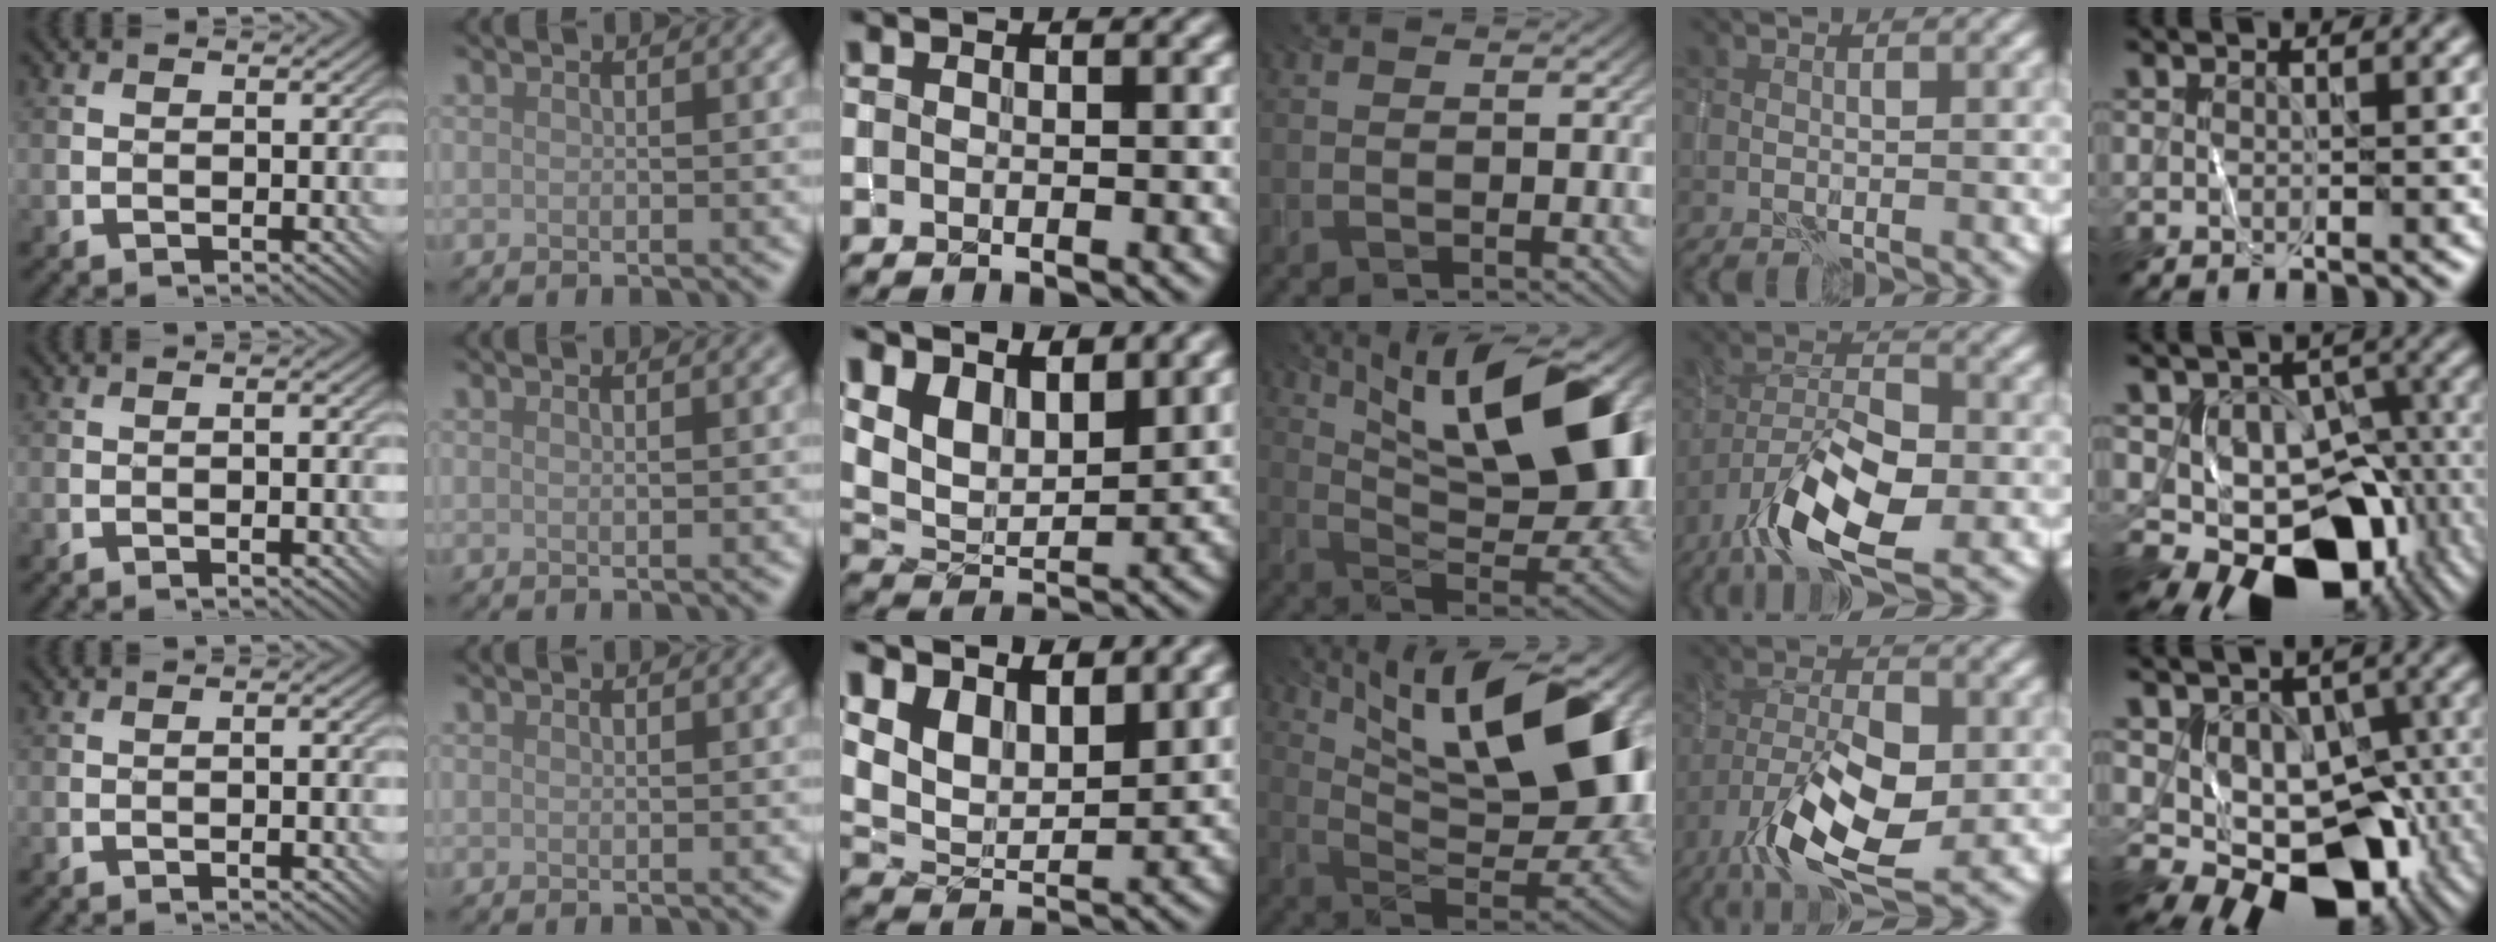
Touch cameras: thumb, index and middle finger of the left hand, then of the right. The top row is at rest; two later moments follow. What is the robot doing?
{"motion": "wrap", "object": "yarn"}